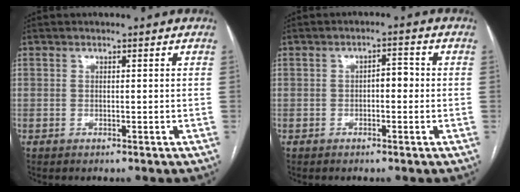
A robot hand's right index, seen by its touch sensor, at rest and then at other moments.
{"total": 2.6, "force": [-0.3, 1.1, 2.3], "torque": [-0.029, 0.015, -0.006]}